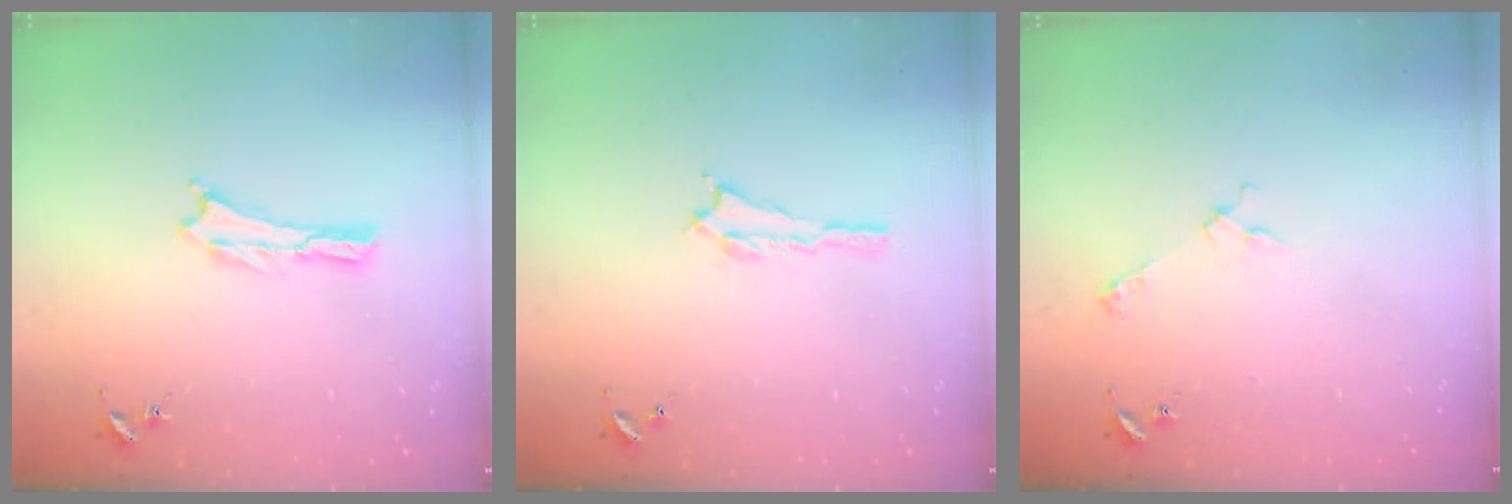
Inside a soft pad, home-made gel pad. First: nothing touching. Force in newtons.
{"total": 0.6, "press": 0.5, "slide": 0.2}
{"total": 3.3, "press": 3.3, "slide": 0.4}